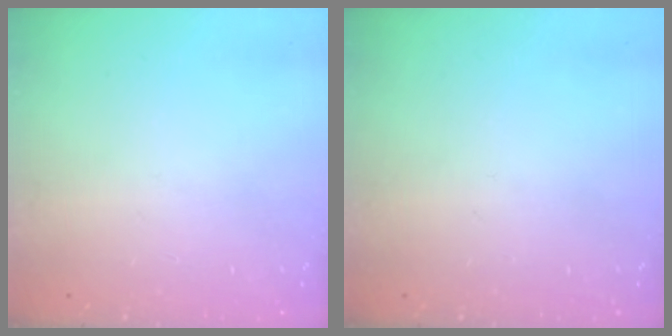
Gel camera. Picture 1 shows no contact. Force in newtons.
{"total": 0.0}